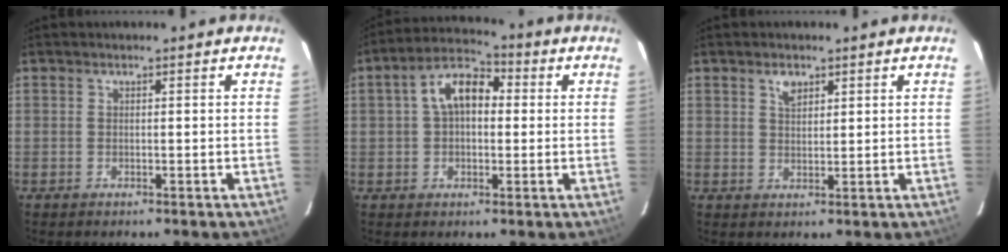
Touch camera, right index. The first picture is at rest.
{"total": 8.9, "force": [1.3, 5.6, 6.8], "torque": [-0.124, 0.033, 0.019]}
{"total": 2.7, "force": [1.6, 1.5, 1.5], "torque": [-0.024, 0.006, 0.029]}